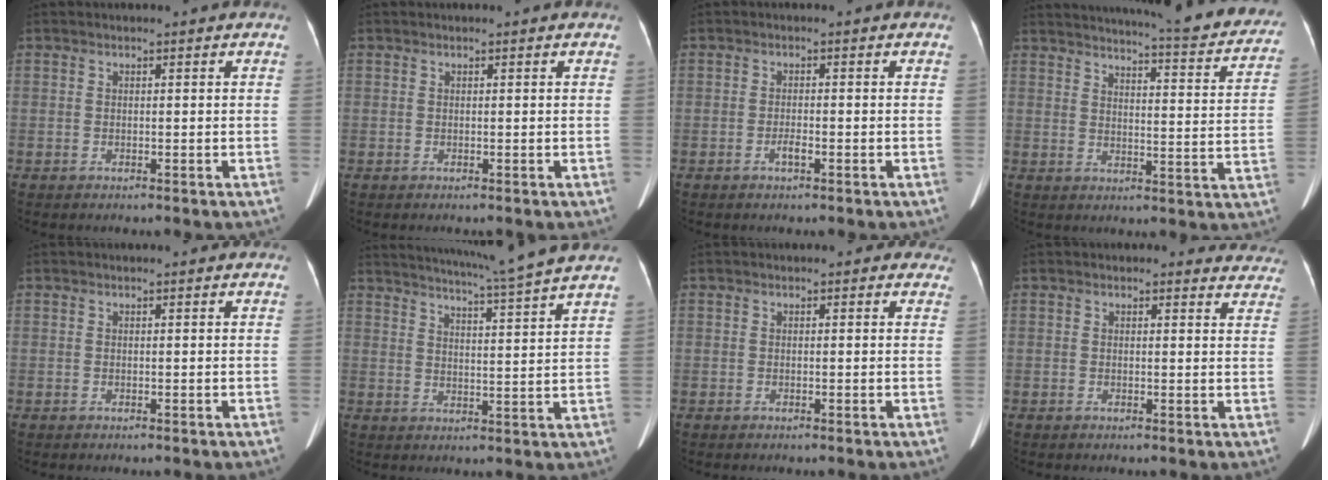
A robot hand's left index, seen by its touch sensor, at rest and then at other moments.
{"total": 0.0}
{"total": 2.2, "force": [-2.0, 0.2, 0.7], "torque": [-0.016, 0.001, -0.030]}
{"total": 26.1, "force": [23.6, 2.8, 10.9], "torque": [-0.150, -0.065, 0.272]}
{"total": 0.5, "force": [0.5, 0.0, 0.2], "torque": [-0.002, 0.009, 0.005]}
{"total": 13.7, "force": [12.0, -2.2, 6.3], "torque": [-0.110, -0.023, 0.156]}
{"total": 1.6, "force": [1.2, 1.0, 0.4], "torque": [0.010, -0.001, -0.003]}
{"total": 6.6, "force": [6.2, 2.2, 0.2], "torque": [0.039, -0.014, 0.029]}